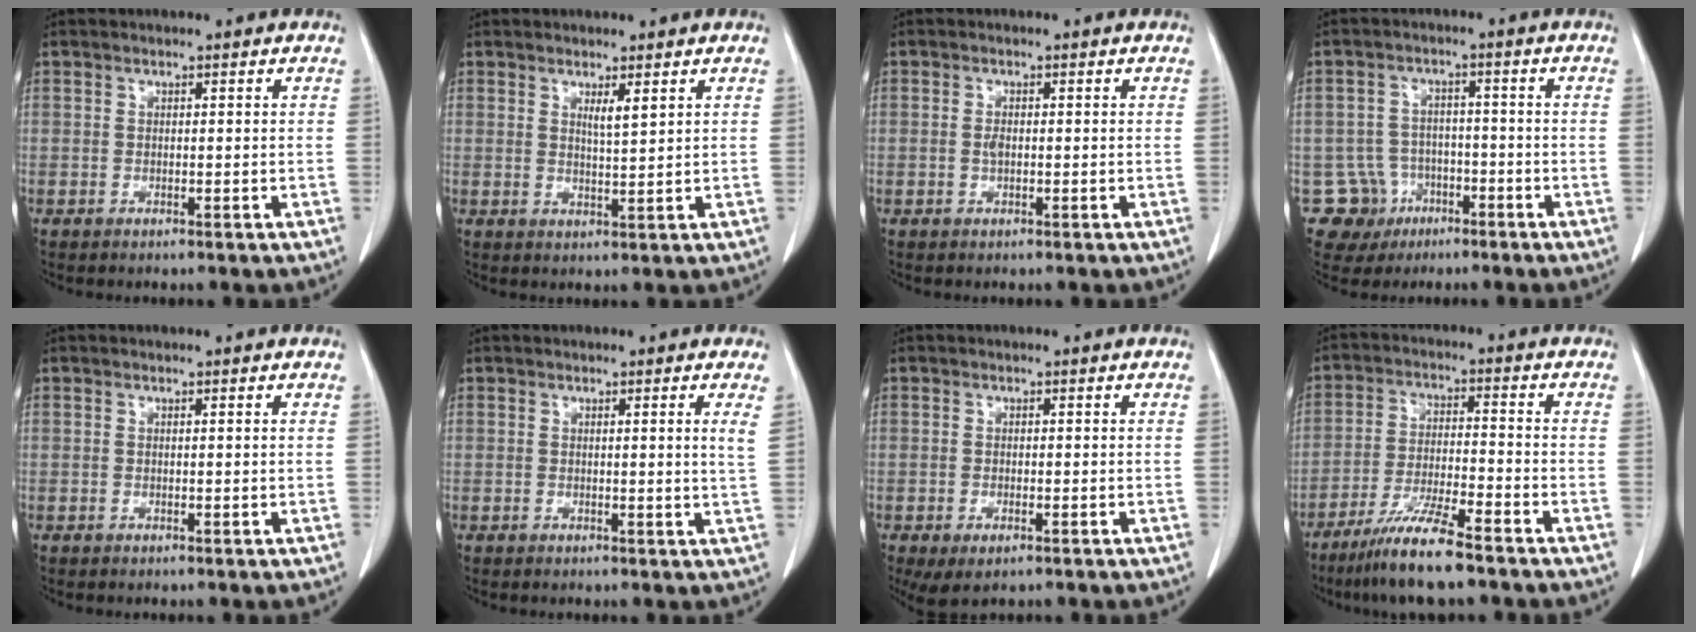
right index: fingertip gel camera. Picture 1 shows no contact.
{"total": 2.2, "force": [1.2, 0.0, 1.8], "torque": [-0.038, -0.006, 0.025]}
{"total": 1.0, "force": [0.0, 0.5, 0.9], "torque": [-0.017, 0.003, 0.002]}
{"total": 11.1, "force": [-5.0, 9.8, 1.5], "torque": [-0.042, 0.034, -0.063]}
{"total": 0.0}
{"total": 1.8, "force": [0.9, -0.6, 1.5], "torque": [-0.029, -0.009, 0.010]}
{"total": 3.5, "force": [-1.8, 1.3, 2.7], "torque": [-0.047, -0.008, -0.020]}
{"total": 9.5, "force": [-7.1, 0.2, 6.2], "torque": [-0.122, -0.027, -0.132]}